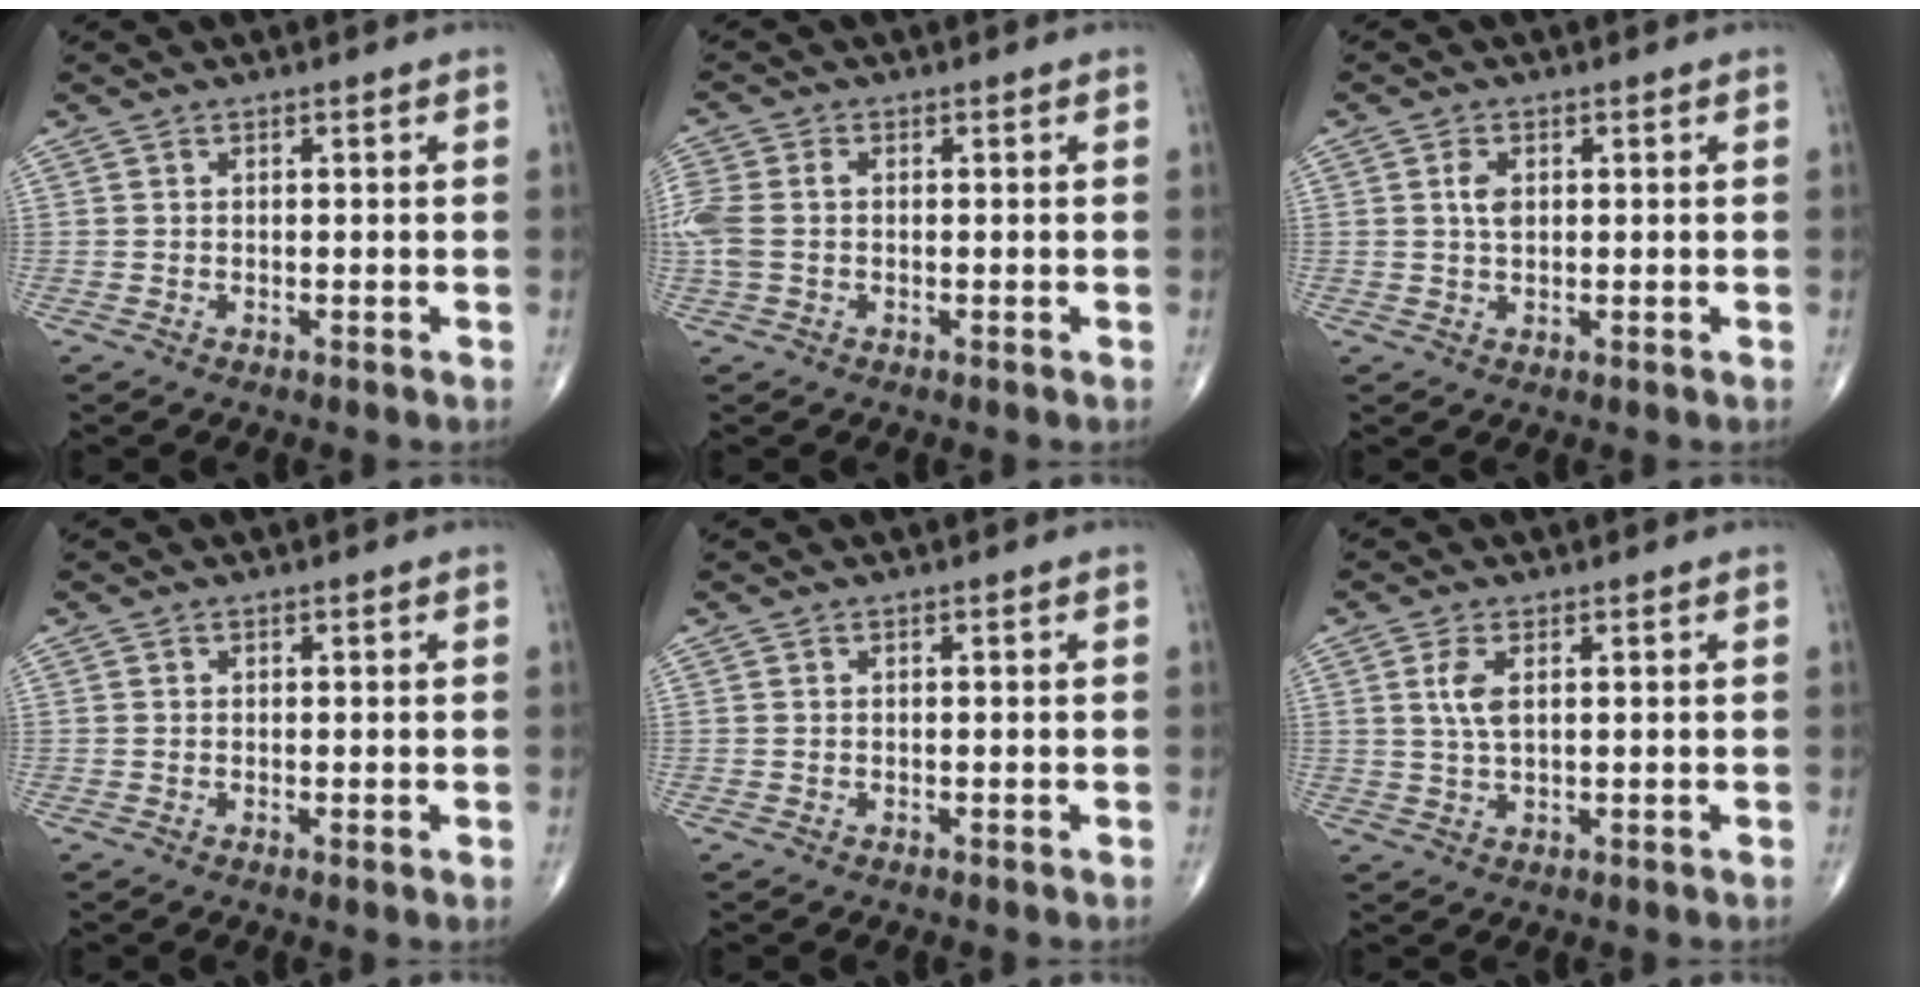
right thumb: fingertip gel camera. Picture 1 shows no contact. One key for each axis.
{"total": 5.9, "fx": -0.2, "fy": 4.0, "fz": 4.4, "tx": -0.134, "ty": 0.013, "tz": -0.005}
{"total": 2.6, "fx": 0.5, "fy": 1.6, "fz": 2.0, "tx": -0.035, "ty": 0.000, "tz": 0.009}
{"total": 0.6, "fx": 0.1, "fy": 0.2, "fz": 0.5, "tx": -0.014, "ty": -0.004, "tz": -0.002}
{"total": 0.0}
{"total": 3.9, "fx": 1.1, "fy": 1.6, "fz": 3.3, "tx": -0.073, "ty": -0.002, "tz": 0.025}